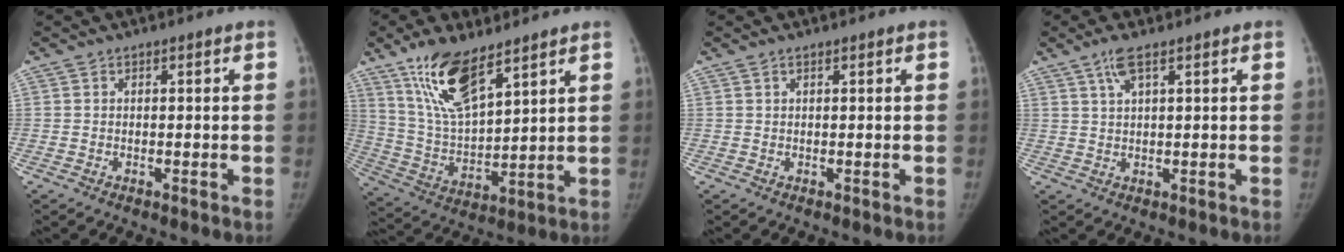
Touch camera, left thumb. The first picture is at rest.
{"total": 14.5, "force": [9.4, 5.0, 9.8], "torque": [-0.169, -0.044, 0.194]}
{"total": 0.6, "force": [0.4, 0.2, 0.4], "torque": [-0.010, 0.001, 0.008]}
{"total": 3.6, "force": [2.1, 0.7, 2.8], "torque": [-0.064, -0.001, 0.048]}